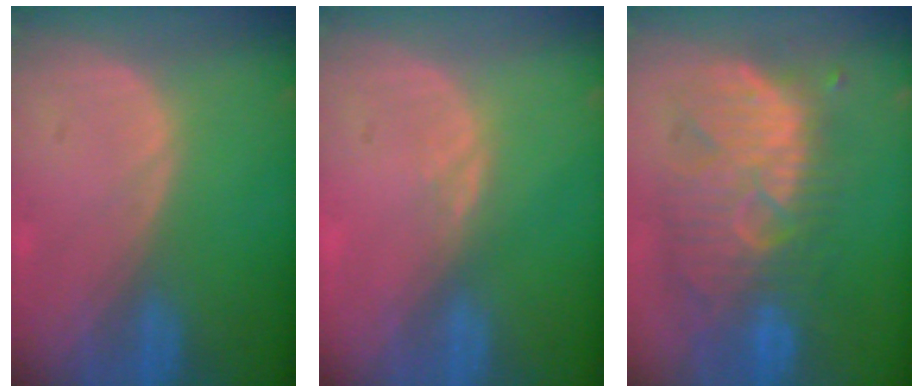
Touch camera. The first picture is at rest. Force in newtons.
{"total": 0.9, "press": 0.9, "slide": 0.4}
{"total": 11.5, "press": 10.9, "slide": 3.7}